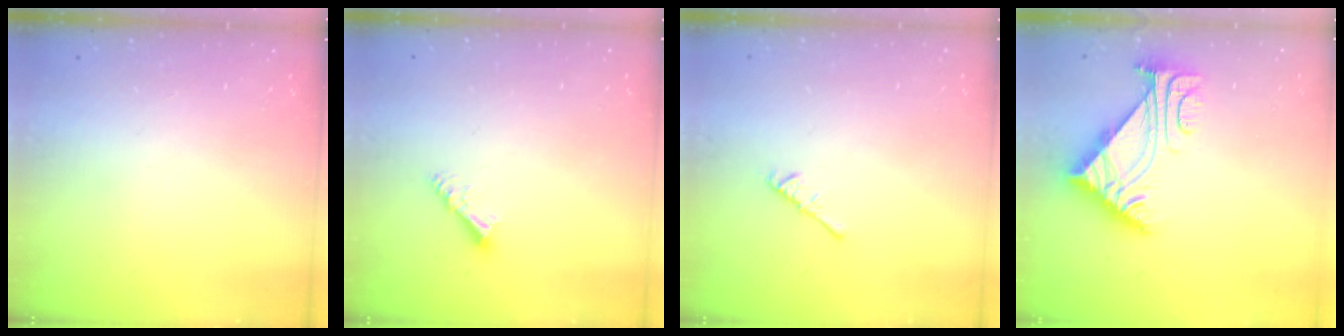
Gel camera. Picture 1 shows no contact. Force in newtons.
{"total": 4.4, "press": 4.4, "slide": 0.1}
{"total": 2.4, "press": 2.3, "slide": 0.6}
{"total": 5.9, "press": 5.8, "slide": 0.6}